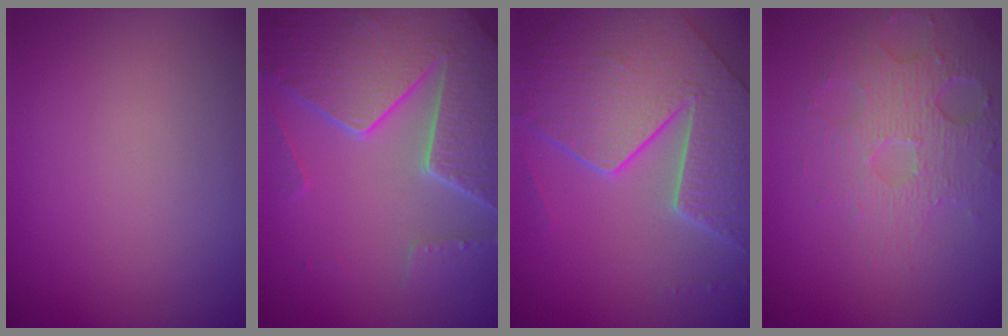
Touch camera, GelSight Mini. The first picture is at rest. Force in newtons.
{"total": 7.8, "press": 5.6, "slide": 5.4}
{"total": 9.1, "press": 6.5, "slide": 6.3}
{"total": 3.5, "press": 3.2, "slide": 1.5}